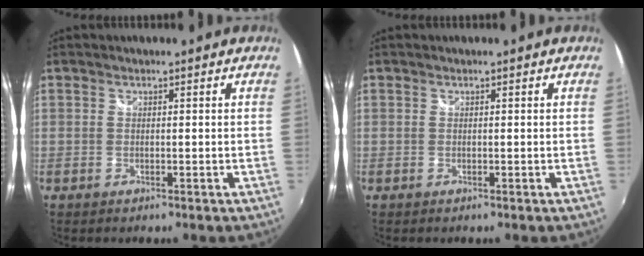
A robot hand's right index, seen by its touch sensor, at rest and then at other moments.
{"total": 0.0}